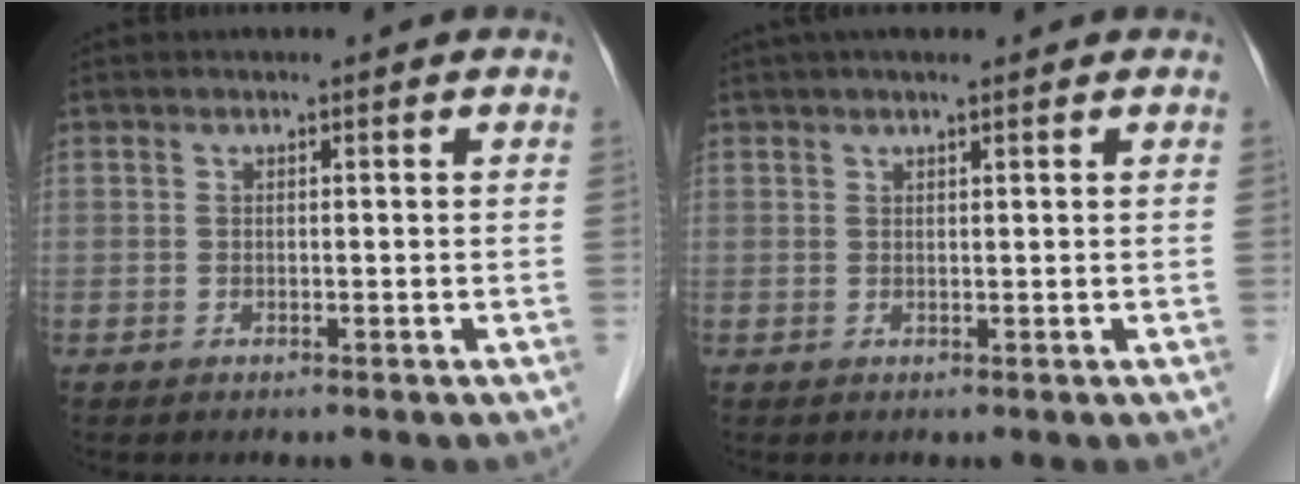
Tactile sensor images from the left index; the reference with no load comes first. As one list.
[{"total": 3.3, "force": [2.6, 0.4, 1.9], "torque": [-0.024, 0.026, 0.044]}]